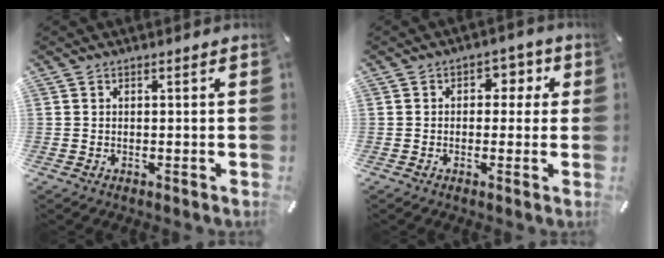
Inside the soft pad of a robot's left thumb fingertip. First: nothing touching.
{"total": 4.1, "force": [-0.1, 3.3, 2.4], "torque": [-0.019, 0.003, -0.012]}